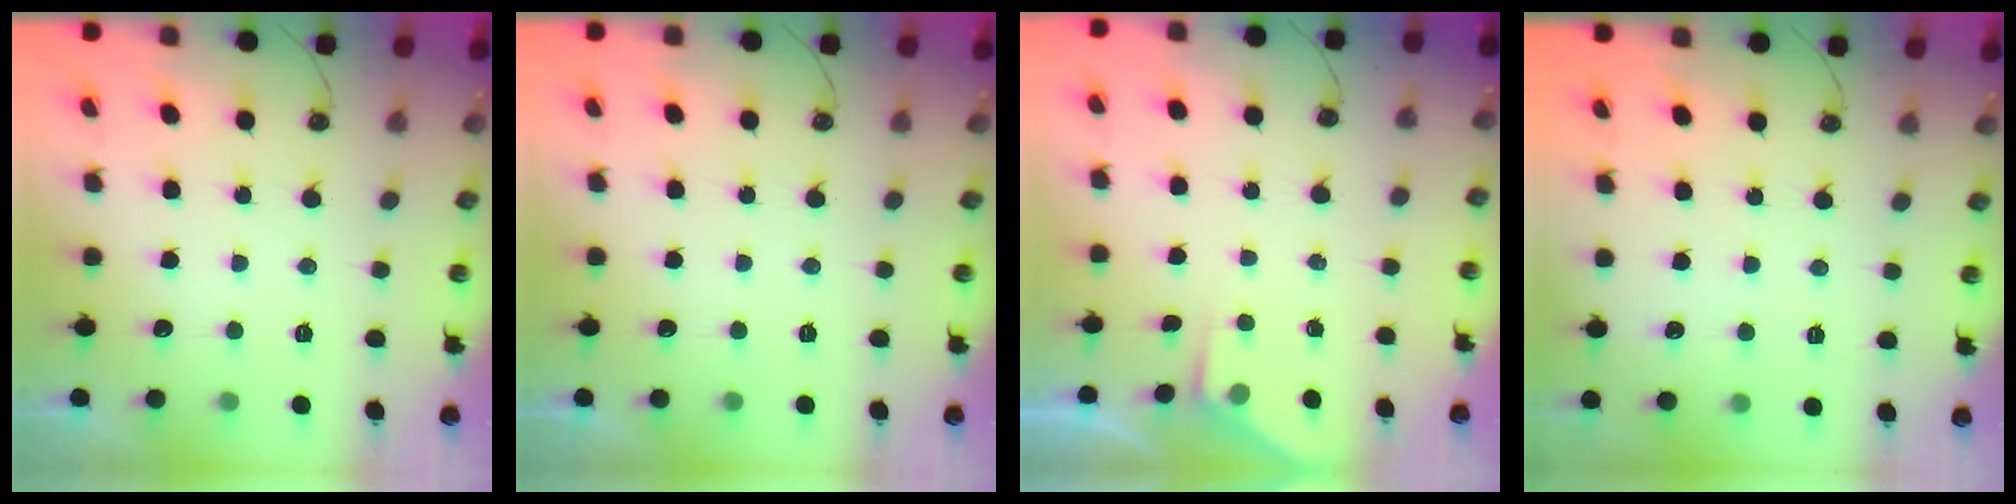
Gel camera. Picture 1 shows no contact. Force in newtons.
{"total": 0.0}
{"total": 2.4, "press": 2.3, "slide": 0.4}
{"total": 3.0, "press": 2.9, "slide": 0.4}